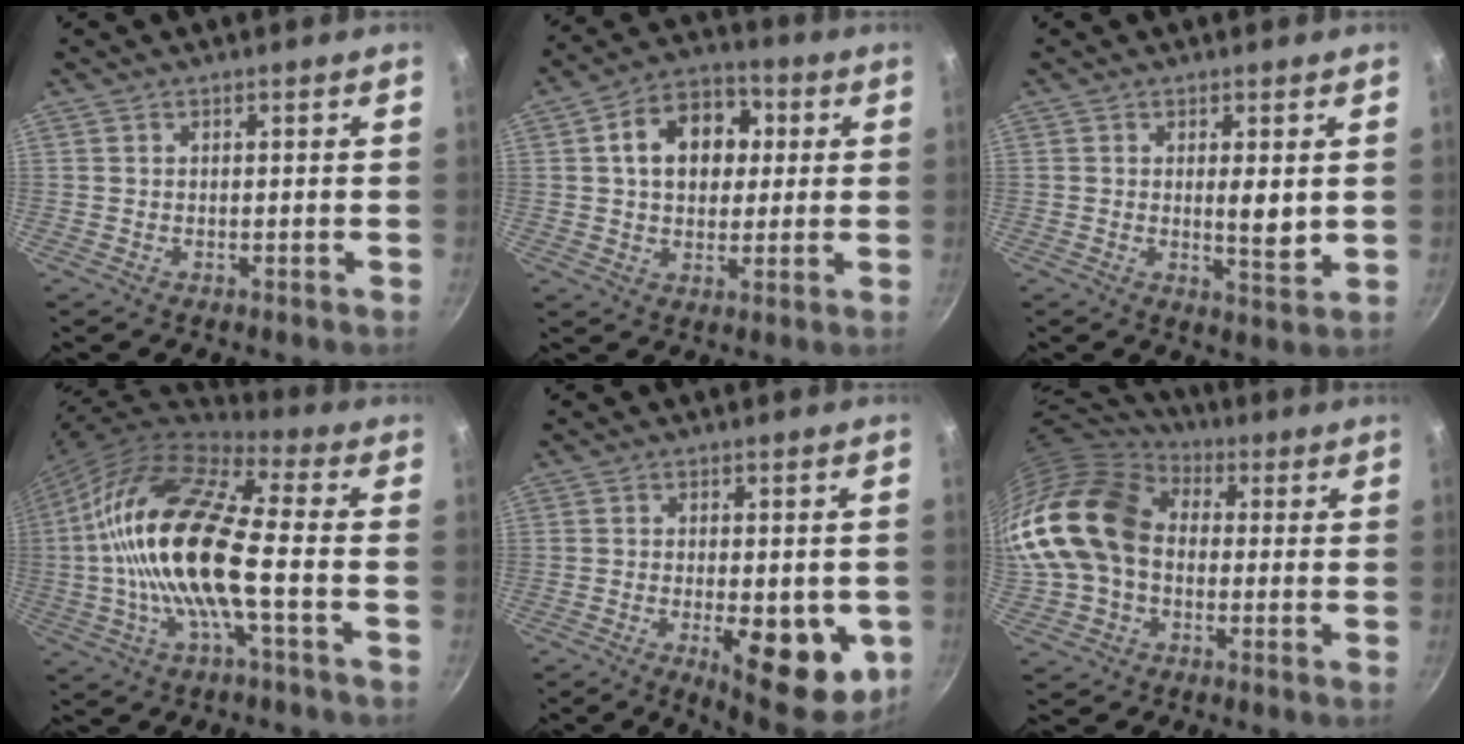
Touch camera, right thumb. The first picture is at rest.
{"total": 13.0, "force": [2.6, 9.5, 8.5], "torque": [-0.097, 0.017, 0.028]}
{"total": 4.7, "force": [0.6, 1.3, 4.4], "torque": [-0.071, -0.017, 0.011]}
{"total": 20.1, "force": [-1.8, 6.5, 19.0], "torque": [-0.362, 0.035, -0.050]}
{"total": 14.9, "force": [-3.9, 6.2, 13.0], "torque": [-0.137, -0.005, -0.043]}
{"total": 21.1, "force": [0.5, 15.7, 14.1], "torque": [-0.282, 0.047, 0.002]}